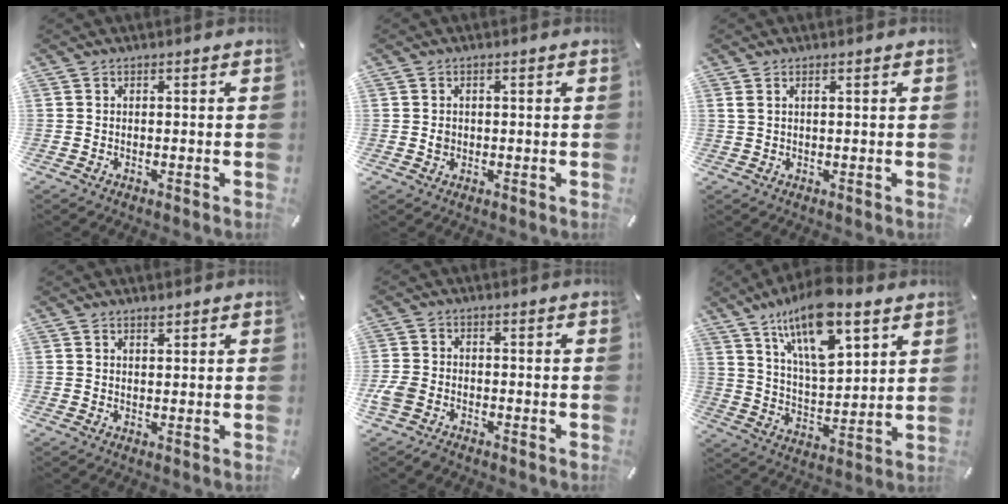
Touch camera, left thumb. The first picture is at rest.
{"total": 1.5, "force": [0.1, 1.3, 0.6], "torque": [-0.013, 0.006, 0.000]}
{"total": 1.2, "force": [0.5, 0.3, 1.0], "torque": [-0.021, 0.002, 0.008]}
{"total": 1.3, "force": [1.0, 0.4, 0.6], "torque": [-0.011, -0.002, 0.020]}
{"total": 4.5, "force": [-2.7, 3.0, 1.9], "torque": [-0.051, 0.012, -0.054]}
{"total": 16.7, "force": [11.1, 6.5, 10.7], "torque": [-0.200, -0.047, 0.190]}